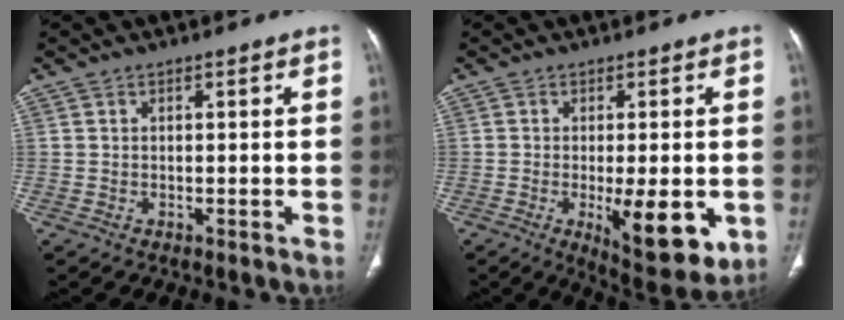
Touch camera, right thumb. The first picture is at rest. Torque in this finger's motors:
{"motor_torque": [1.36, 1.58, -0.08, 0.01, 0.37]}